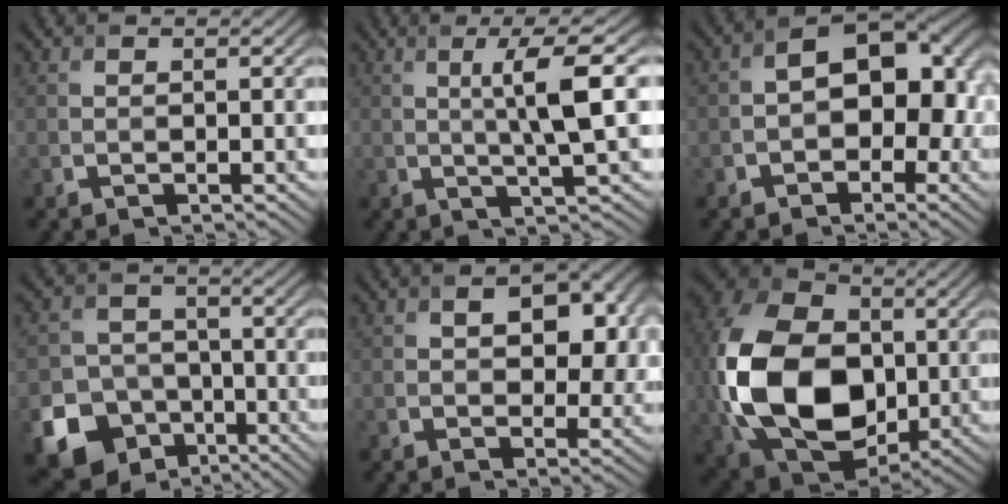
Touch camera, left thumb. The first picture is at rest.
{"total": 6.4, "force": [0.8, 0.4, 6.3], "torque": [-0.116, 0.016, 0.015]}
{"total": 10.5, "force": [-1.3, 6.9, 7.8], "torque": [-0.097, -0.006, -0.018]}
{"total": 14.1, "force": [-7.4, 11.2, 4.4], "torque": [-0.106, -0.051, -0.141]}
{"total": 8.0, "force": [1.3, 4.9, 6.2], "torque": [-0.093, -0.006, 0.021]}
{"total": 19.5, "force": [-1.8, 13.8, 13.8], "torque": [-0.335, -0.008, -0.032]}